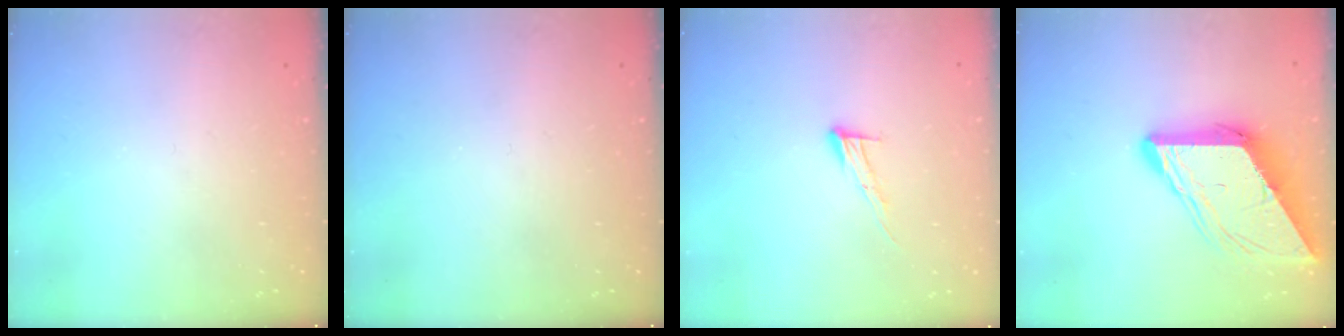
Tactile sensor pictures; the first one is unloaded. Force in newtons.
{"total": 0.0}
{"total": 8.4, "press": 8.4, "slide": 0.4}
{"total": 12.0, "press": 11.9, "slide": 1.2}